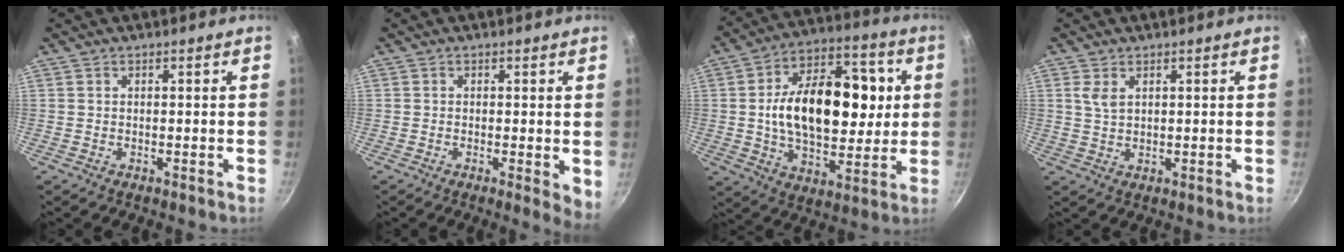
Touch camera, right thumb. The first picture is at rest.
{"total": 3.6, "force": [-0.4, 0.9, 3.5], "torque": [-0.049, -0.011, -0.009]}
{"total": 23.2, "force": [2.2, 13.5, 18.8], "torque": [-0.271, 0.010, 0.035]}
{"total": 2.7, "force": [1.2, 1.4, 1.9], "torque": [-0.038, -0.005, 0.030]}